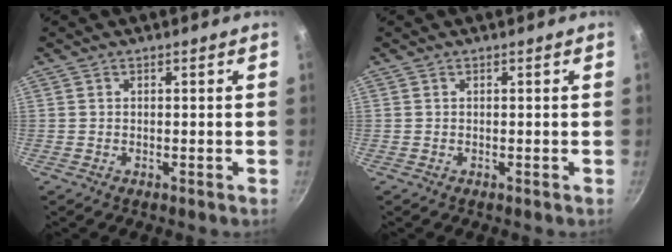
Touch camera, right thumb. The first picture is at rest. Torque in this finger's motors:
{"motor_torque": [0.00, 0.00, 0.00, 0.00, 0.00]}